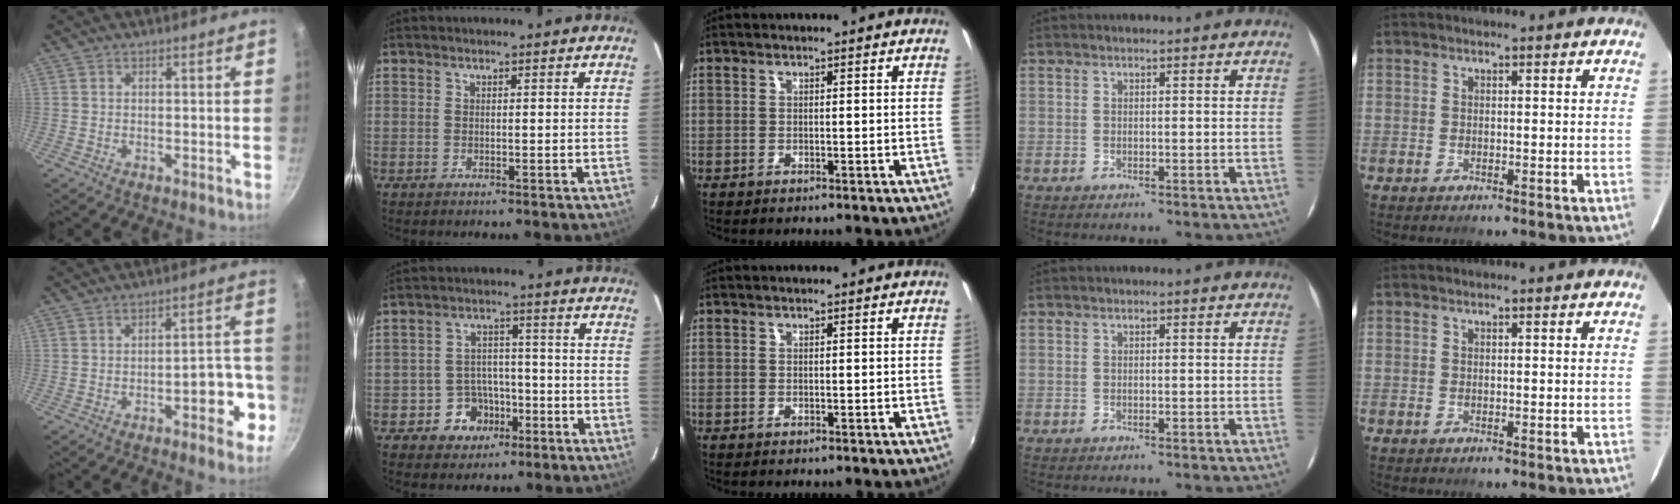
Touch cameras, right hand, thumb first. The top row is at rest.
{"thumb": {"total": 9.3, "force": [-4.2, 3.8, 7.3], "torque": [-0.066, 0.048, -0.049]}, "index": {"total": 7.3, "force": [-3.6, 6.2, 1.8], "torque": [-0.051, 0.024, -0.044]}}